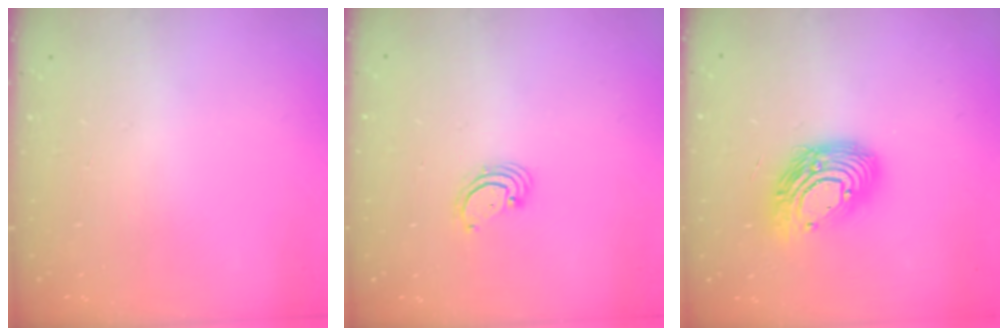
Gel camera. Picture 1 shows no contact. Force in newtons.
{"total": 2.5, "press": 2.5, "slide": 0.3}
{"total": 14.9, "press": 14.9, "slide": 1.3}